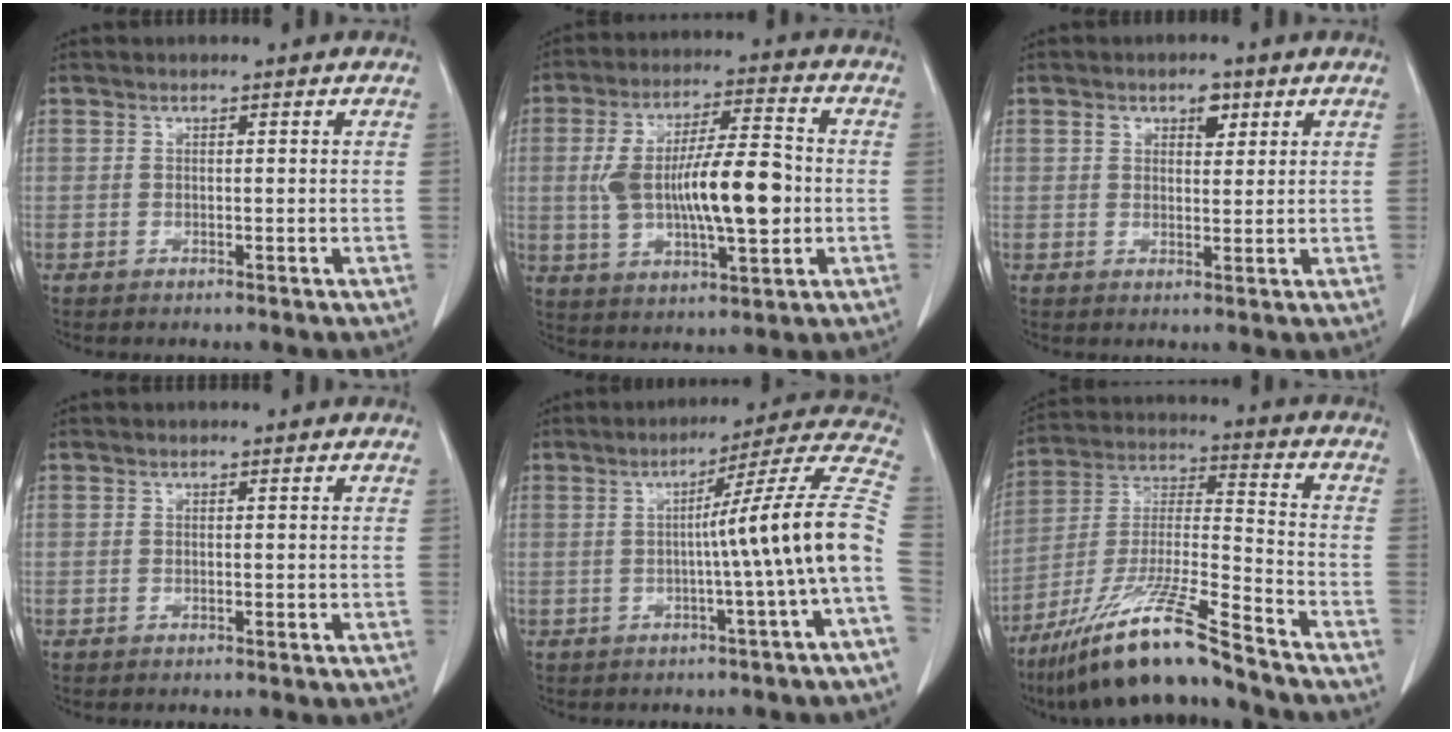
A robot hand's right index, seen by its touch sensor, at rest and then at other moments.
{"total": 15.5, "force": [-0.8, 4.4, 14.9], "torque": [-0.279, 0.014, -0.006]}
{"total": 3.5, "force": [1.7, 1.9, 2.4], "torque": [-0.036, 0.008, 0.028]}
{"total": 0.0}
{"total": 13.4, "force": [-2.0, -2.4, 13.0], "torque": [-0.161, 0.022, -0.034]}
{"total": 16.8, "force": [-12.9, 0.0, 10.8], "torque": [-0.222, -0.027, -0.236]}